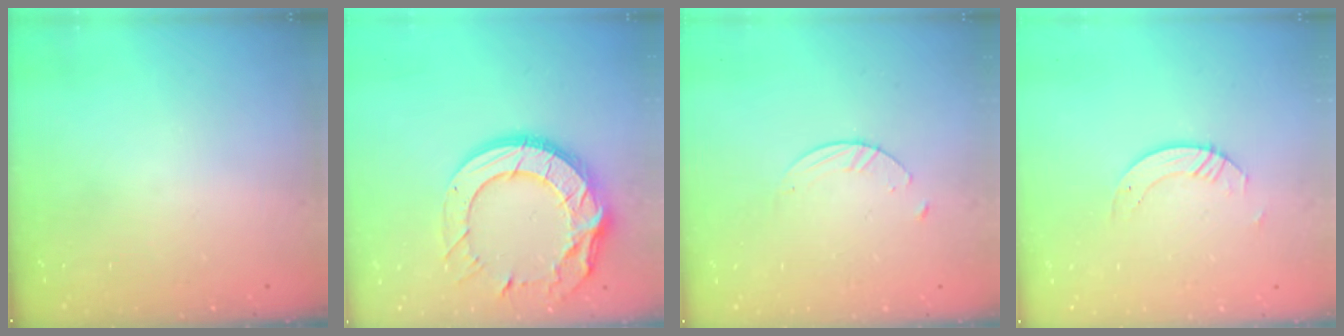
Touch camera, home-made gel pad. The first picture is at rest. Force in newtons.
{"total": 20.2, "press": 20.1, "slide": 1.7}
{"total": 2.7, "press": 2.6, "slide": 0.3}
{"total": 3.2, "press": 3.1, "slide": 0.3}